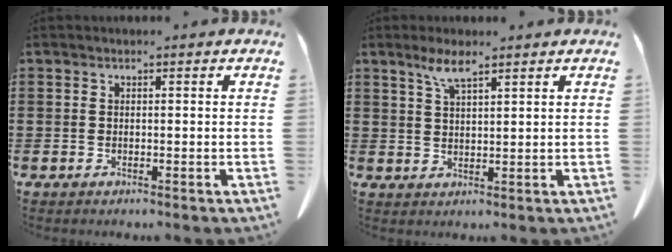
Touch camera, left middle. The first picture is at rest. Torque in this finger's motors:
{"motor_torque": [1.69, 0.45, 0.29, 0.06]}